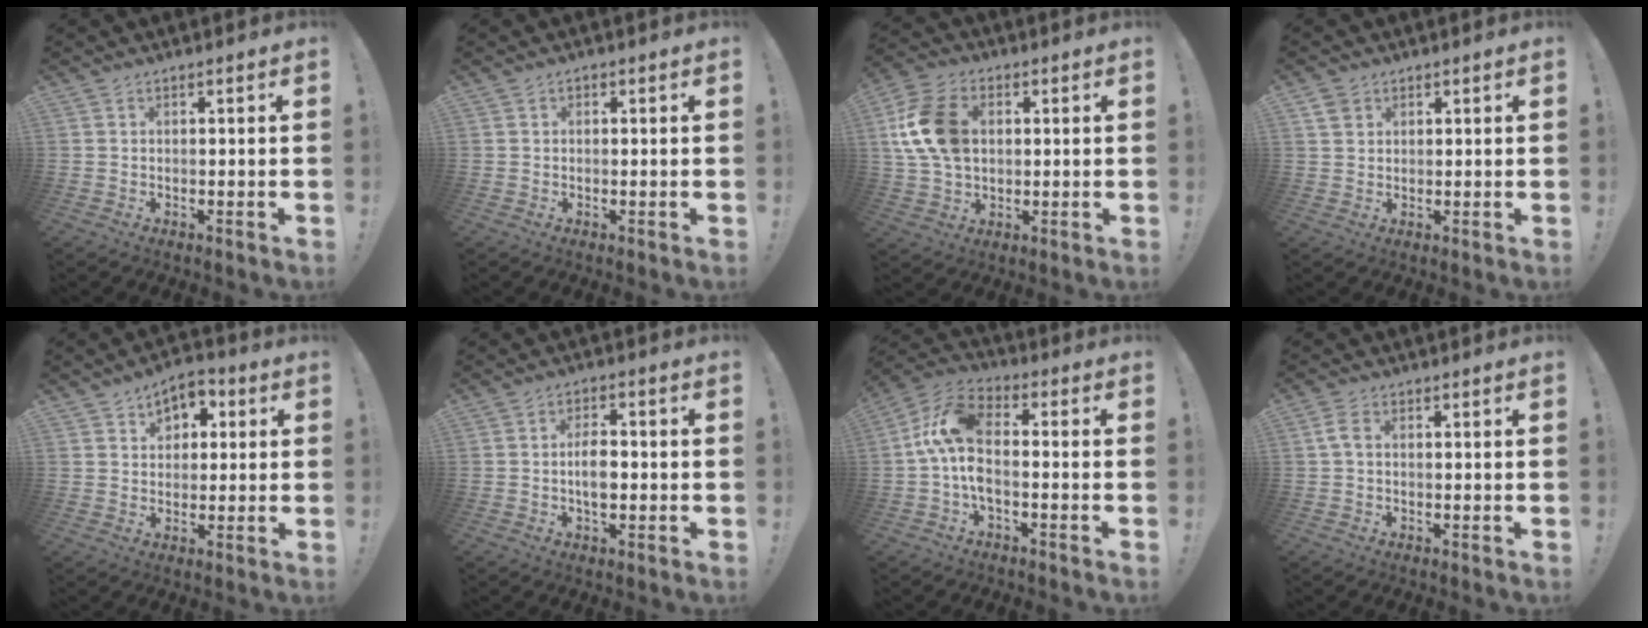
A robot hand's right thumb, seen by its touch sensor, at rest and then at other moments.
{"total": 0.7, "force": [-0.3, 0.6, 0.2], "torque": [0.001, 0.000, -0.007]}
{"total": 16.0, "force": [2.7, 11.3, 10.9], "torque": [-0.199, 0.003, 0.053]}
{"total": 3.1, "force": [1.9, 2.3, 0.9], "torque": [-0.011, -0.008, 0.035]}
{"total": 6.4, "force": [2.6, 5.2, 2.7], "torque": [-0.040, -0.006, 0.046]}
{"total": 5.9, "force": [-0.9, 3.1, 4.9], "torque": [-0.081, 0.005, -0.021]}
{"total": 12.1, "force": [-1.1, 6.7, 10.0], "torque": [-0.199, 0.018, -0.013]}
{"total": 3.2, "force": [0.3, 2.1, 2.4], "torque": [-0.049, 0.010, 0.007]}